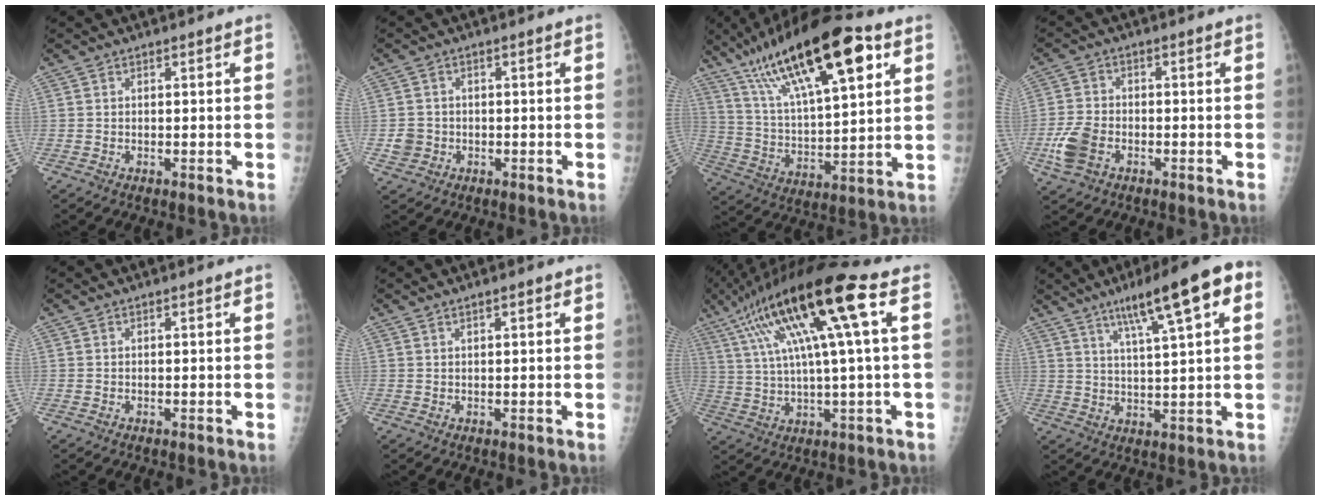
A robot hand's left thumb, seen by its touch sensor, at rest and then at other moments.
{"total": 3.0, "force": [-0.9, 2.8, 0.4], "torque": [0.003, 0.009, -0.015]}
{"total": 24.7, "force": [12.9, 7.7, 19.7], "torque": [-0.321, -0.017, 0.224]}
{"total": 6.5, "force": [-2.8, 4.3, 4.0], "torque": [-0.091, 0.009, -0.054]}
{"total": 0.0}
{"total": 1.1, "force": [0.6, 0.4, 0.8], "torque": [-0.011, 0.001, 0.006]}
{"total": 20.0, "force": [6.7, 2.8, 18.6], "torque": [-0.354, 0.030, 0.111]}
{"total": 14.6, "force": [6.7, 2.5, 12.7], "torque": [-0.186, 0.000, 0.101]}